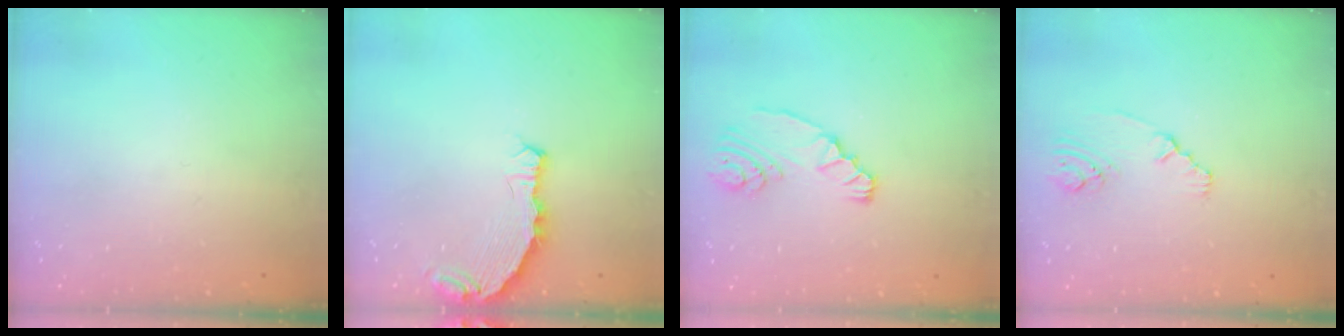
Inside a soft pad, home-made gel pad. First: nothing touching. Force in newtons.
{"total": 7.1, "press": 5.4, "slide": 4.7}
{"total": 7.0, "press": 5.4, "slide": 4.4}
{"total": 2.1, "press": 2.1, "slide": 0.4}